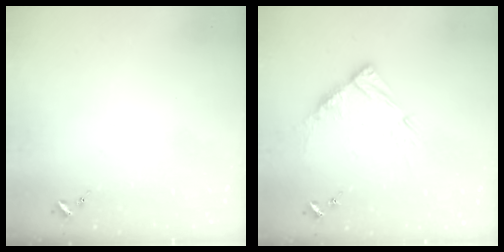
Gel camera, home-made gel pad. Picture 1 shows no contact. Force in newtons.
{"total": 10.2, "press": 10.1, "slide": 0.9}